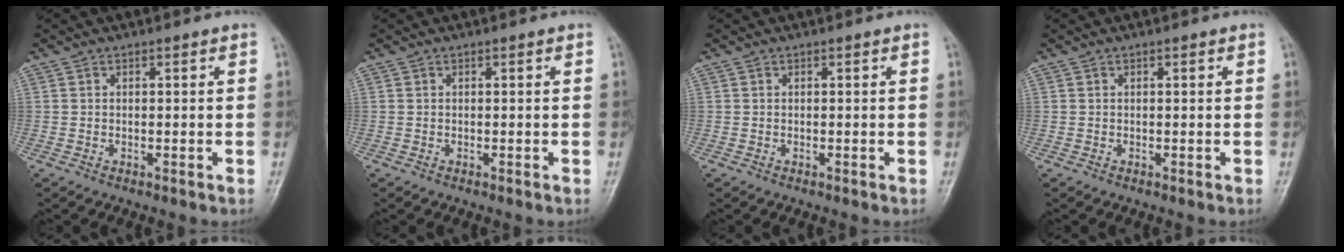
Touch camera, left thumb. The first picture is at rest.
{"total": 0.0}
{"total": 0.0}
{"total": 0.6, "force": [0.2, 0.2, 0.5], "torque": [-0.008, 0.001, 0.003]}